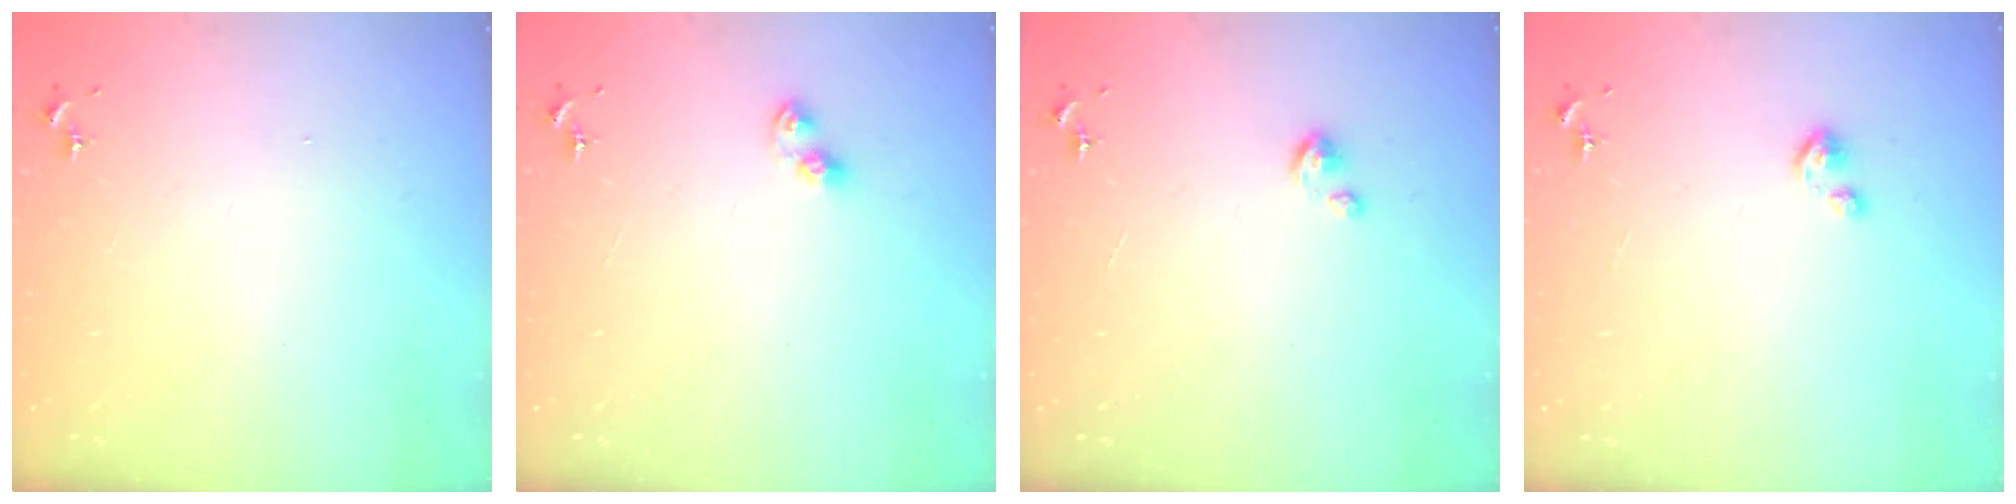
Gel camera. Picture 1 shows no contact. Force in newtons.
{"total": 3.9, "press": 3.9, "slide": 0.4}
{"total": 2.9, "press": 2.9, "slide": 0.2}
{"total": 1.8, "press": 1.8, "slide": 0.2}